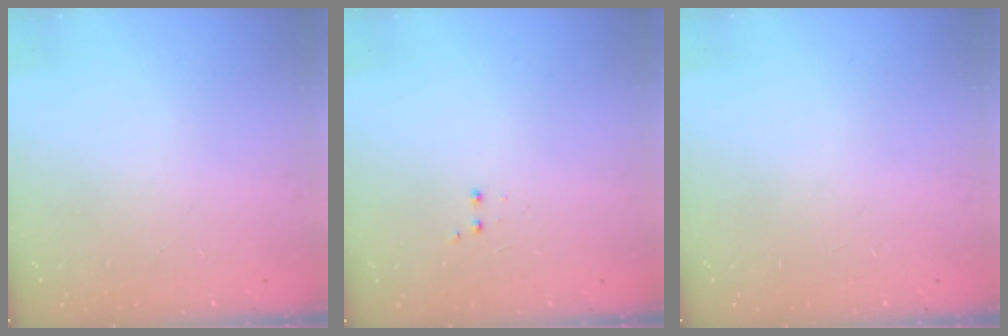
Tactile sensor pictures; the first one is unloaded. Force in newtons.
{"total": 2.0, "press": 1.8, "slide": 0.9}
{"total": 0.0}